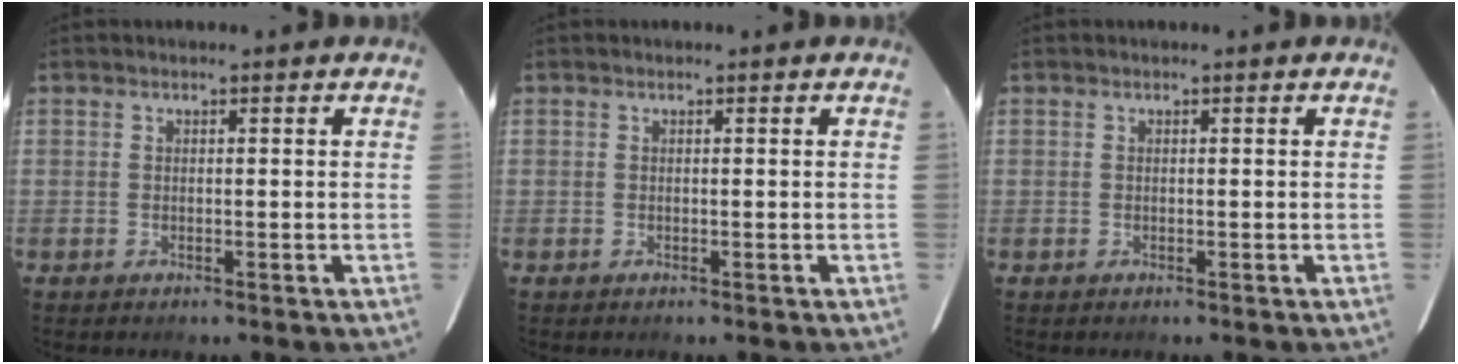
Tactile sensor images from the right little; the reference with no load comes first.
{"total": 0.0}
{"total": 0.0}